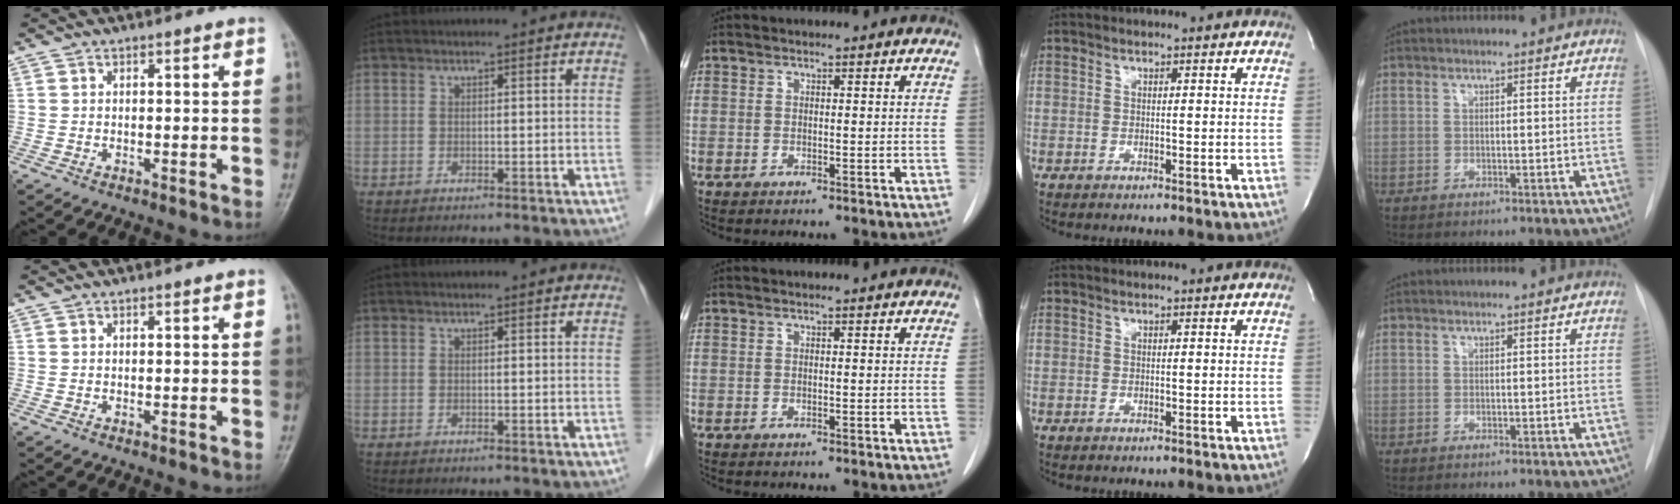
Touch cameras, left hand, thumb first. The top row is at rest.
{}